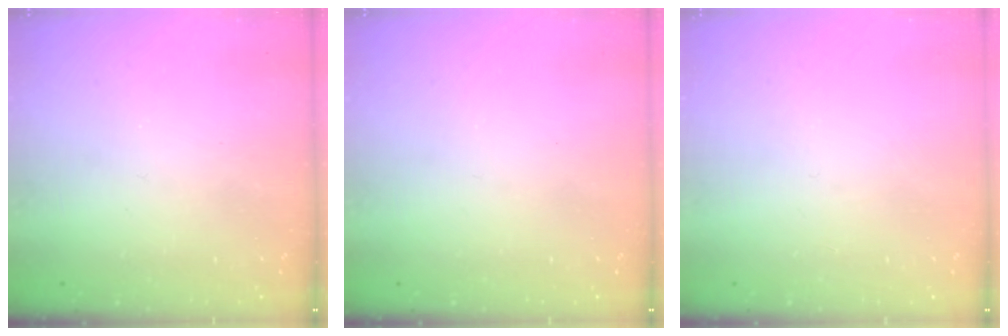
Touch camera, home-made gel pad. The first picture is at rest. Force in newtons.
{"total": 0.0}
{"total": 0.0}